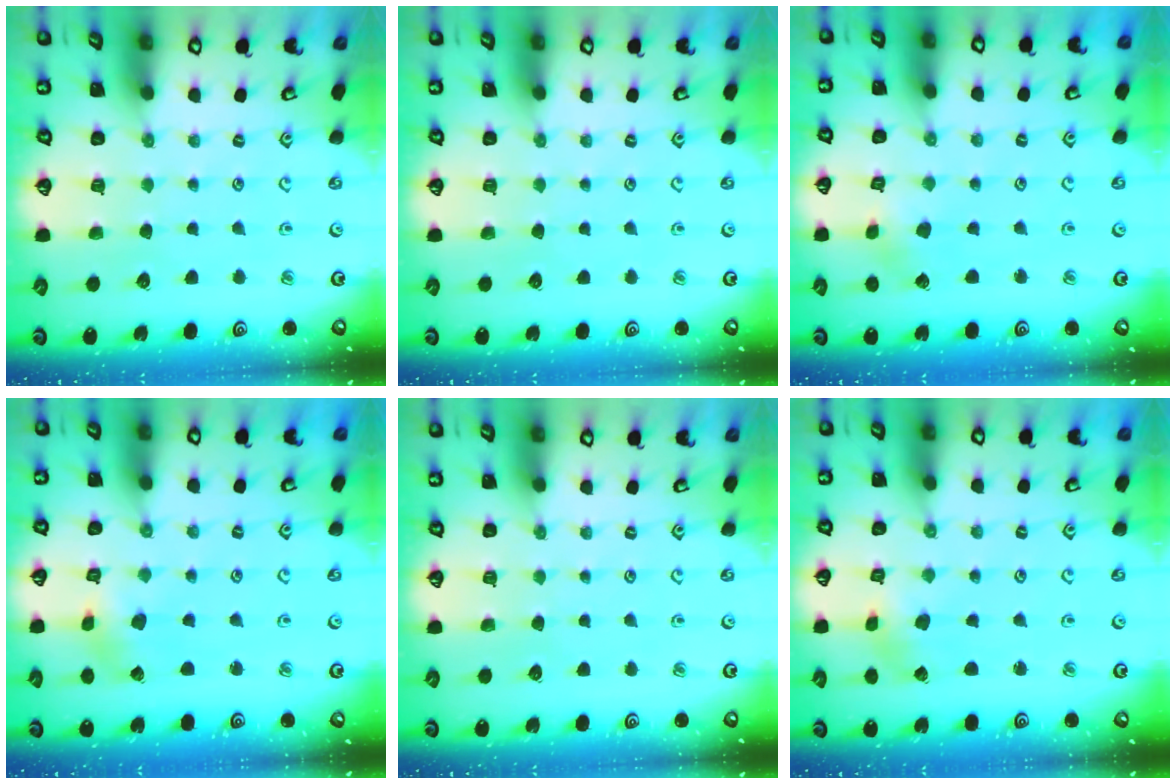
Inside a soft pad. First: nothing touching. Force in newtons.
{"total": 0.0}
{"total": 2.8, "press": 2.8, "slide": 0.2}
{"total": 1.7, "press": 1.7, "slide": 0.2}
{"total": 0.0}
{"total": 0.9, "press": 0.8, "slide": 0.2}